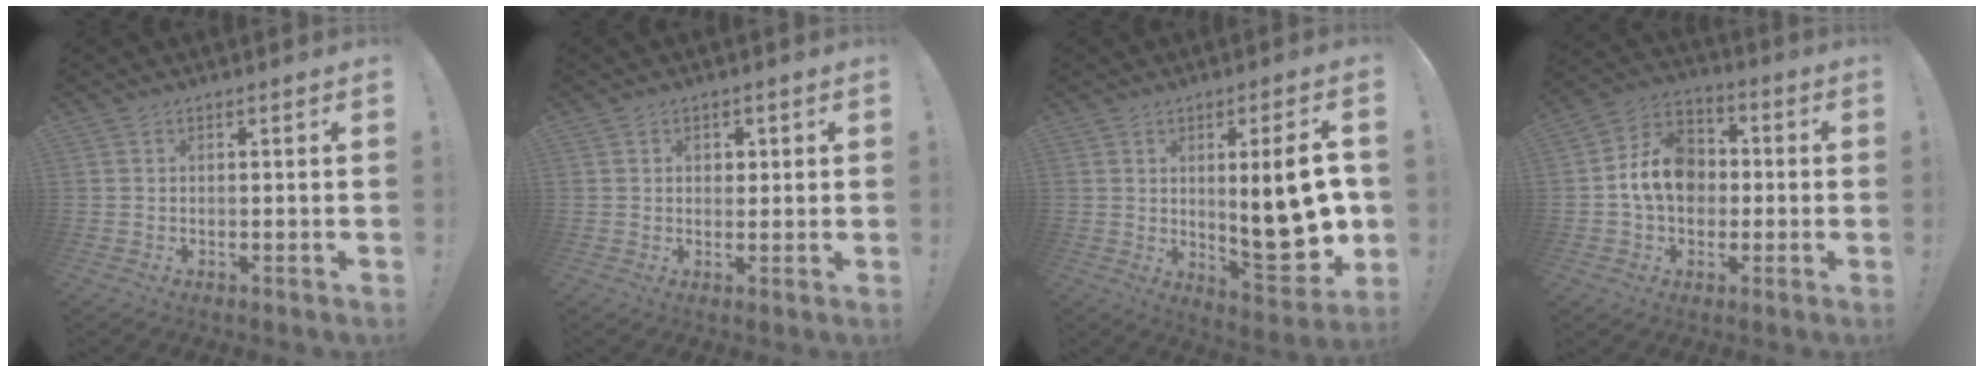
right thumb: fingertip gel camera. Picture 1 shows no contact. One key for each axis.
{"total": 2.0, "fx": 0.6, "fy": 1.8, "fz": 0.7, "tx": 0.005, "ty": -0.004, "tz": 0.006}
{"total": 19.5, "fx": 0.1, "fy": 5.9, "fz": 18.6, "tx": -0.249, "ty": -0.017, "tz": 0.007}
{"total": 13.5, "fx": 0.0, "fy": 10.8, "fz": 8.1, "tx": -0.123, "ty": 0.017, "tz": 0.006}